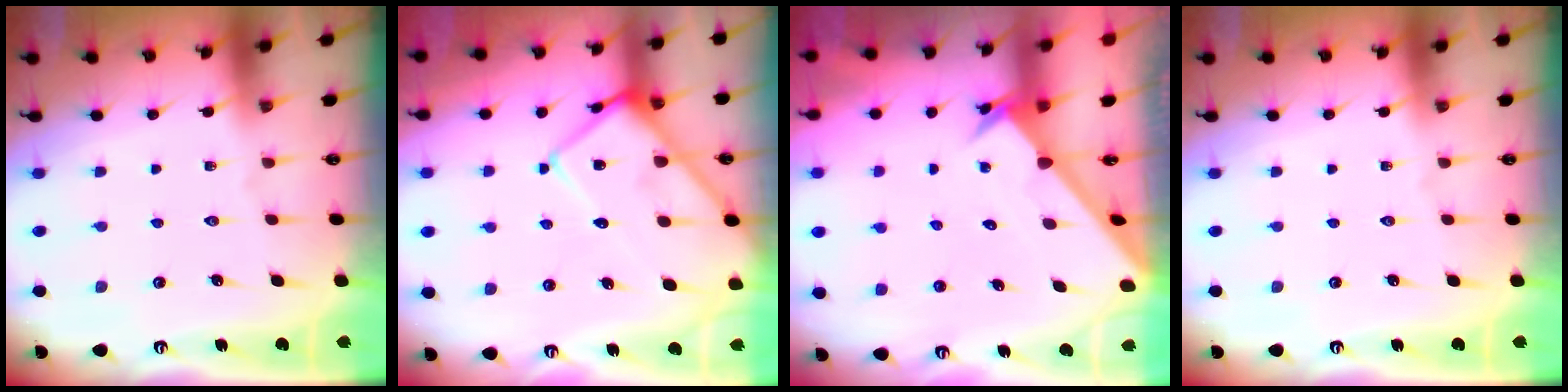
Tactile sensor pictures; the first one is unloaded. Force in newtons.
{"total": 12.2, "press": 12.1, "slide": 1.1}
{"total": 2.4, "press": 2.4, "slide": 0.2}
{"total": 0.0}